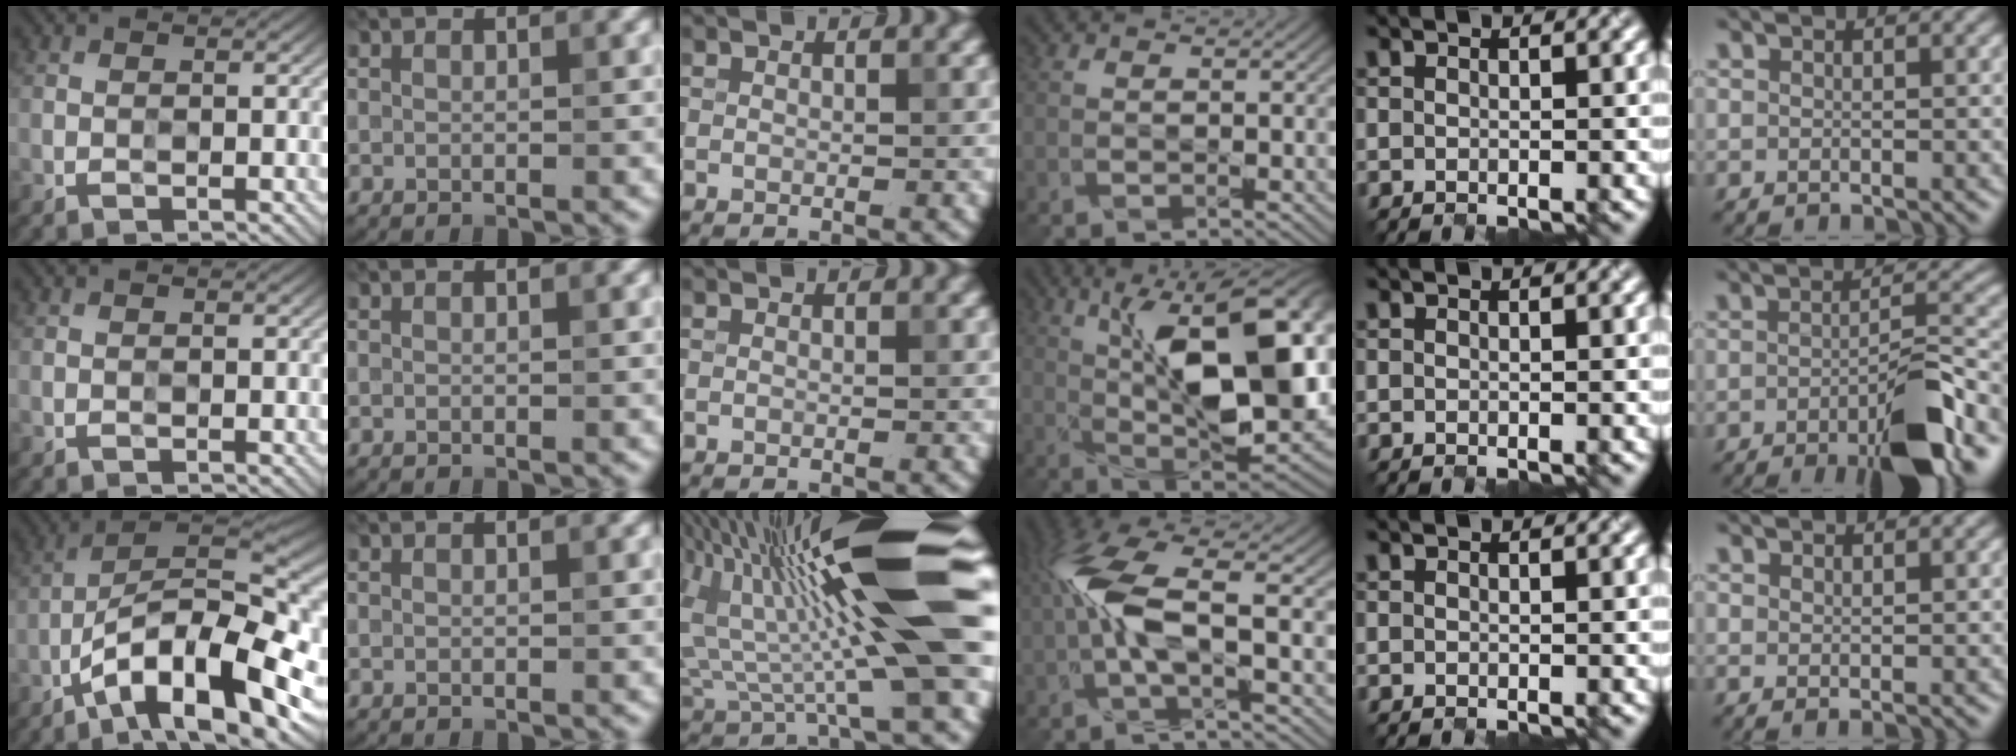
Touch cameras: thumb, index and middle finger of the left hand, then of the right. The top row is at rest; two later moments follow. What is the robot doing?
{"motion": "open", "object": "hinged tin"}